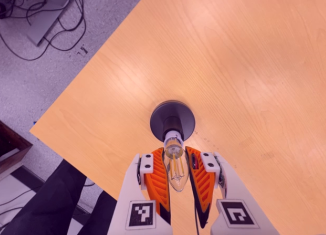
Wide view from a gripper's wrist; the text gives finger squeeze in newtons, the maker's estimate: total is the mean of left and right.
{"total": 21.8, "left": 24.6, "right": 19.1}